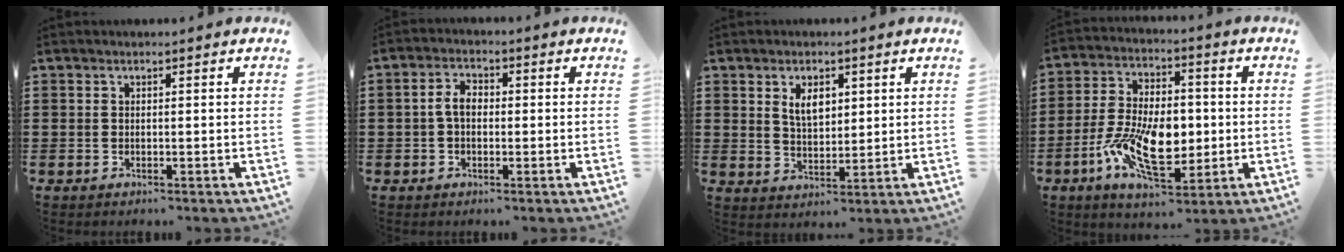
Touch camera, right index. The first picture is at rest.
{"total": 3.6, "force": [-0.2, 2.2, 2.8], "torque": [-0.063, 0.005, -0.008]}
{"total": 4.6, "force": [2.1, 2.5, 3.2], "torque": [-0.064, 0.006, 0.034]}
{"total": 12.4, "force": [-2.5, 6.8, 10.1], "torque": [-0.210, 0.001, -0.044]}